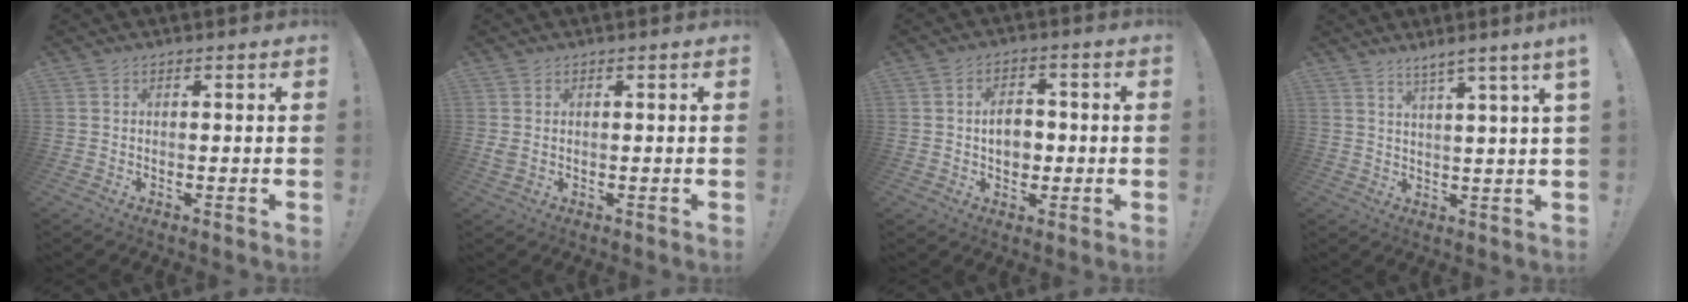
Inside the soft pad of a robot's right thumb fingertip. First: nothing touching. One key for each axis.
{"total": 1.4, "fx": 0.4, "fy": 0.9, "fz": 1.0, "tx": -0.012, "ty": 0.001, "tz": 0.007}
{"total": 7.2, "fx": 0.0, "fy": 5.5, "fz": 4.6, "tx": -0.061, "ty": 0.009, "tz": -0.001}
{"total": 5.1, "fx": 3.2, "fy": -1.0, "fz": 3.9, "tx": -0.061, "ty": -0.020, "tz": 0.049}